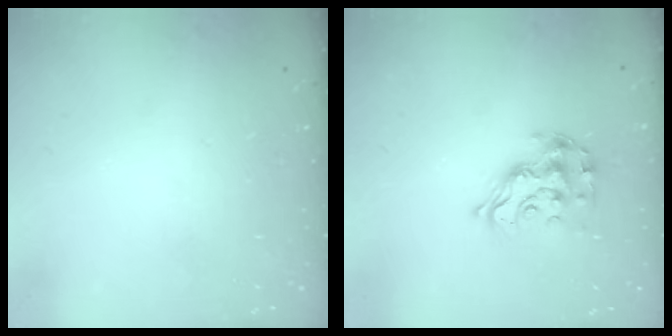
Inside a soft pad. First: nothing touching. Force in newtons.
{"total": 14.2, "press": 14.2, "slide": 1.0}